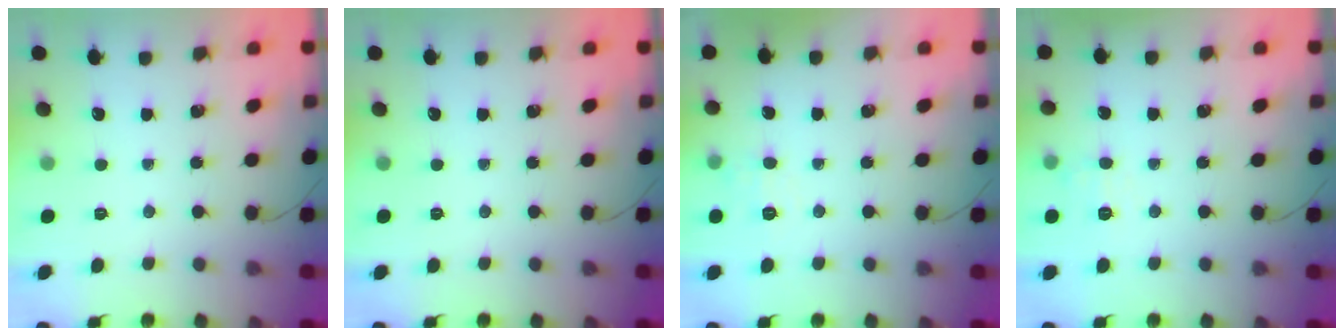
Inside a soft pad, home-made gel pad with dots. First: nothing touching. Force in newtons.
{"total": 0.0}
{"total": 5.9, "press": 5.7, "slide": 1.6}
{"total": 7.5, "press": 7.3, "slide": 1.4}